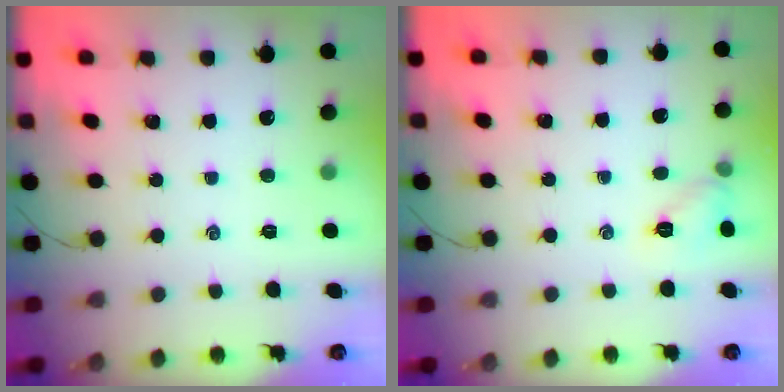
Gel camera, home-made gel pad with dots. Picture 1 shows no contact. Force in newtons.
{"total": 6.8, "press": 6.5, "slide": 1.9}